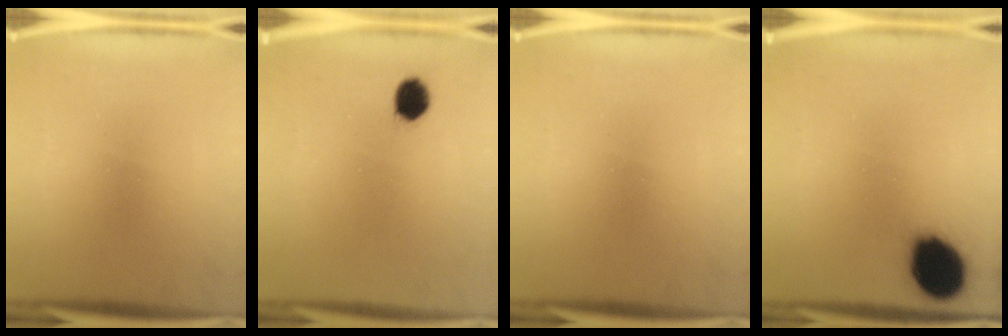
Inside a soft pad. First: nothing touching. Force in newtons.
{"total": 4.6}
{"total": 0.0}
{"total": 14.1}